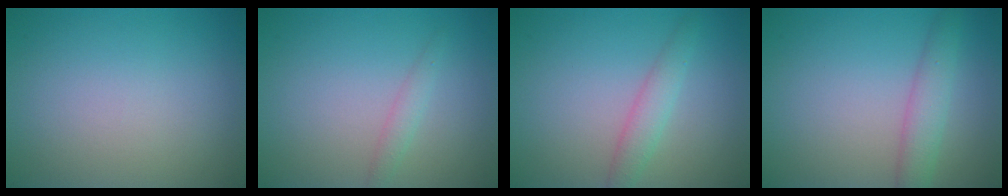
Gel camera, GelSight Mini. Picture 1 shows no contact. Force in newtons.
{"total": 1.2, "press": 1.2, "slide": 0.1}
{"total": 2.1, "press": 2.1, "slide": 0.1}
{"total": 2.8, "press": 2.8, "slide": 0.1}